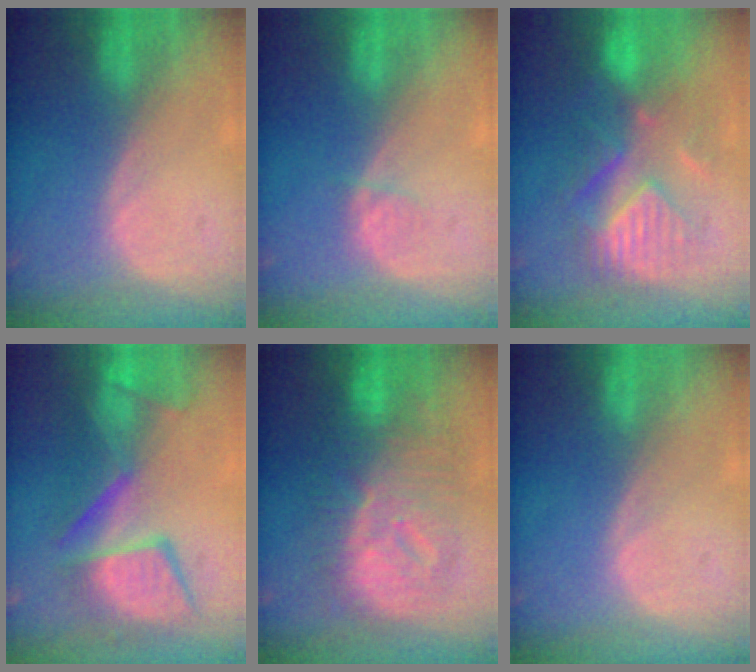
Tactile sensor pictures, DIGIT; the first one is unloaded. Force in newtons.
{"total": 1.2, "press": 1.2, "slide": 0.2}
{"total": 9.0, "press": 8.9, "slide": 0.9}
{"total": 10.8, "press": 10.2, "slide": 3.5}
{"total": 12.3, "press": 12.2, "slide": 1.3}
{"total": 0.0}